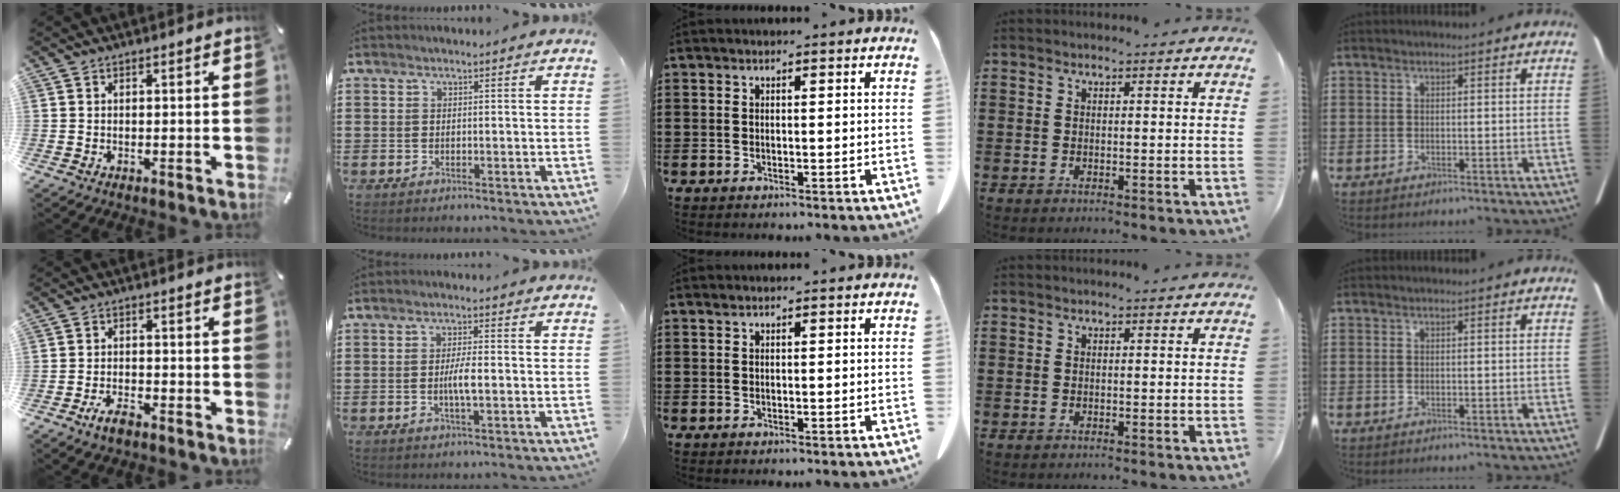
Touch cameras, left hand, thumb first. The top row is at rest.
{"thumb": {"total": 4.0, "force": [-2.9, 1.5, 2.3], "torque": [-0.048, 0.011, -0.056]}, "index": {"total": 3.4, "force": [-0.5, 0.6, 3.3], "torque": [-0.066, -0.003, -0.012]}}